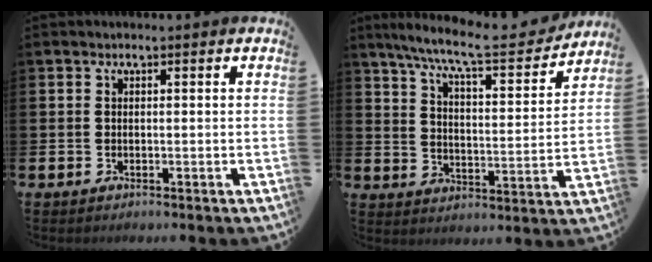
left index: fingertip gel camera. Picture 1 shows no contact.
{"total": 9.4, "force": [8.2, 1.3, 4.4], "torque": [-0.108, -0.047, 0.138]}